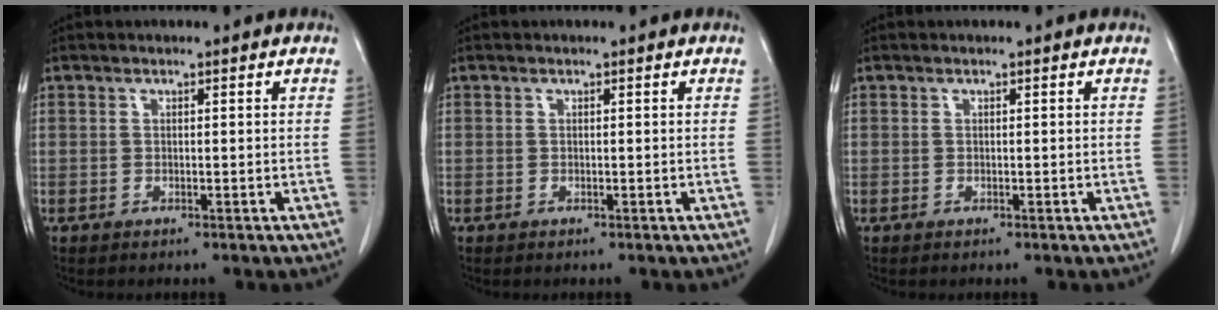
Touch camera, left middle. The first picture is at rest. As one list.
[{"total": 0.0}, {"total": 0.0}]